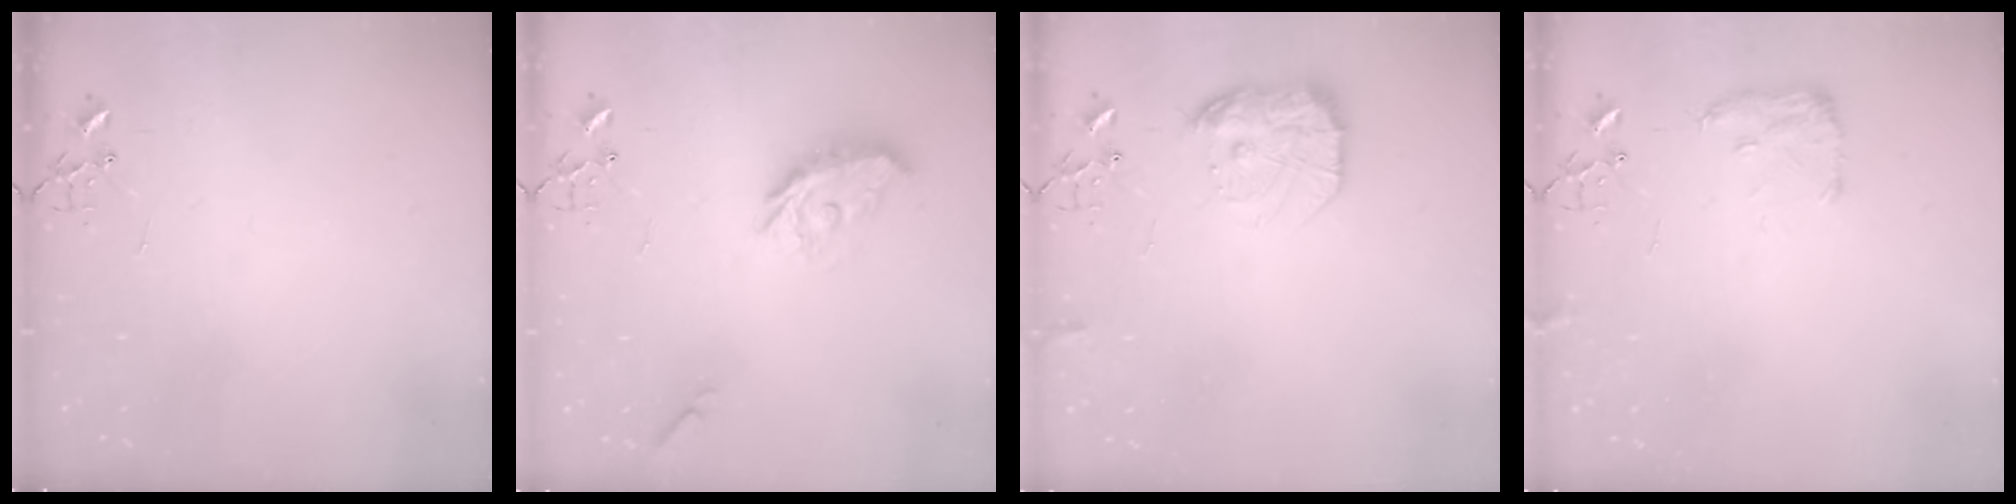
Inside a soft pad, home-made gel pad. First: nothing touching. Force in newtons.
{"total": 11.7, "press": 11.7, "slide": 0.5}
{"total": 14.4, "press": 14.3, "slide": 0.8}
{"total": 8.1, "press": 8.0, "slide": 0.5}